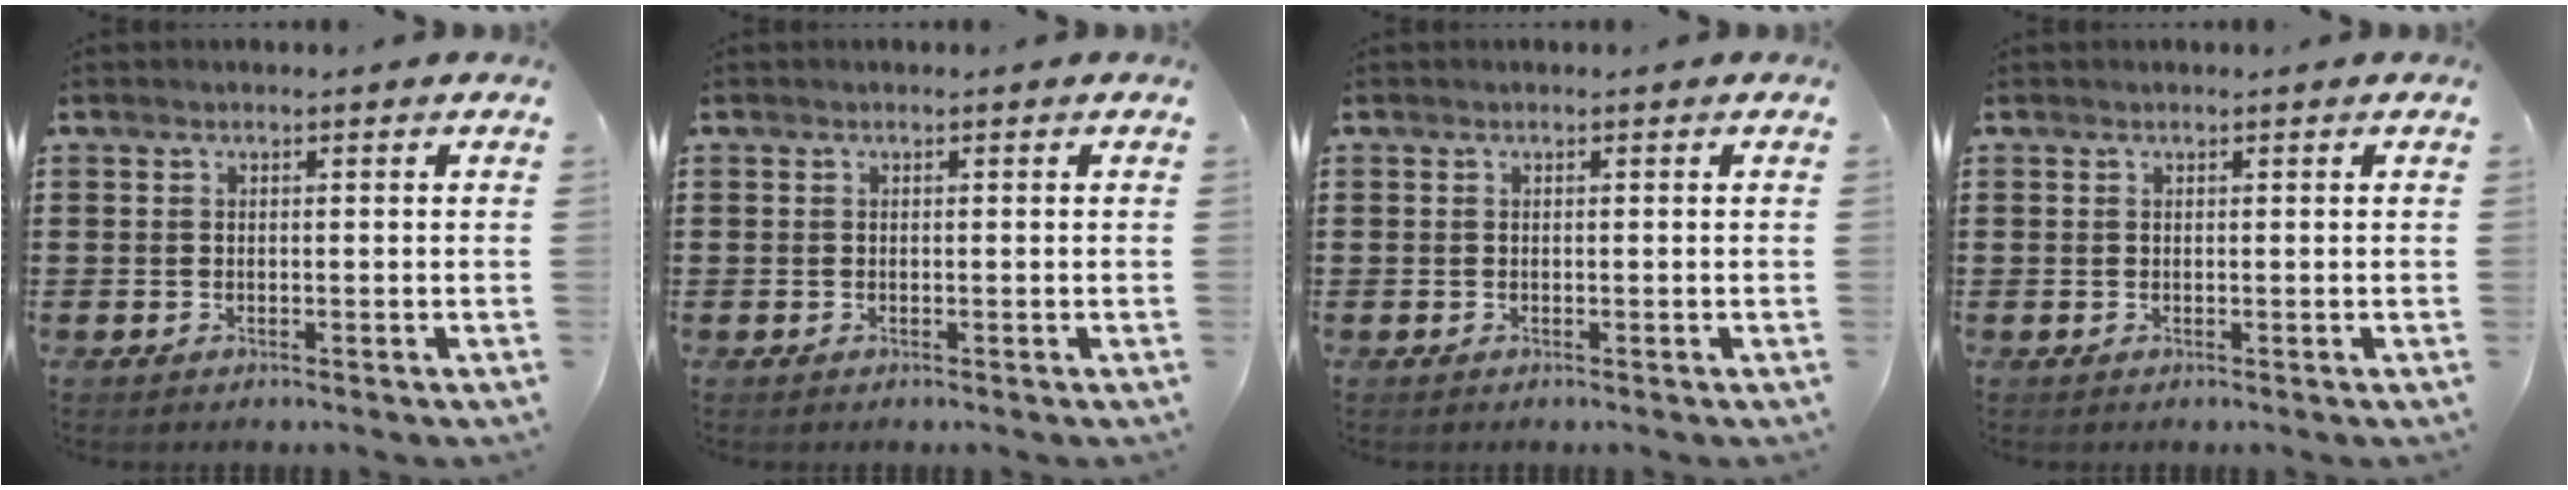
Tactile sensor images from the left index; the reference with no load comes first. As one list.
[{"total": 0.0}, {"total": 0.0}, {"total": 0.0}]